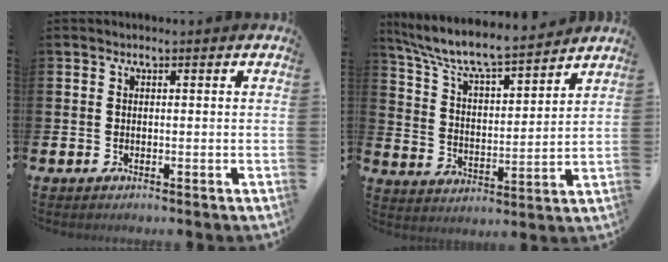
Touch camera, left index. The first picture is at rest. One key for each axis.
{"total": 7.9, "fx": 7.4, "fy": 0.9, "fz": 2.6, "tx": -0.085, "ty": -0.057, "tz": 0.125}